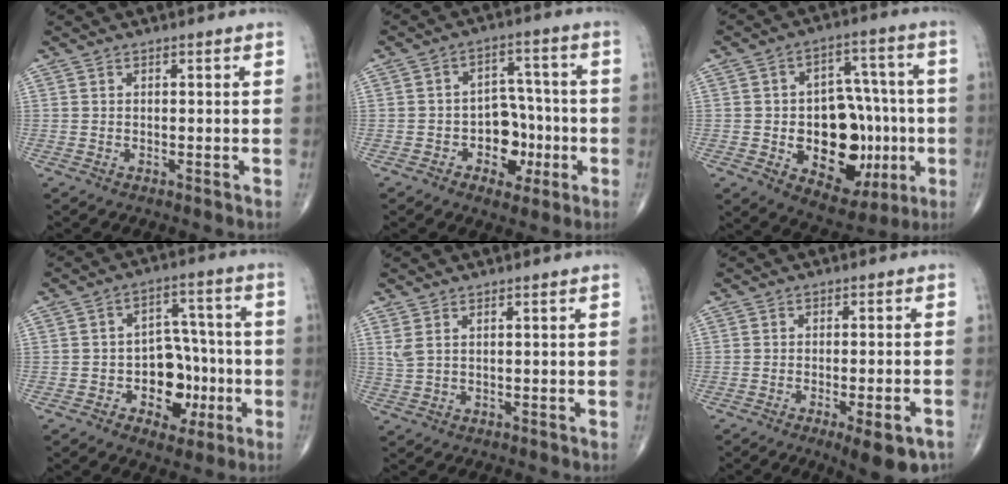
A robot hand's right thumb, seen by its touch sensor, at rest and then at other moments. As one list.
[{"total": 9.0, "force": [-2.7, 6.6, 5.5], "torque": [-0.026, 0.039, -0.039]}, {"total": 20.1, "force": [-4.0, 13.0, 14.7], "torque": [-0.151, 0.034, -0.035]}, {"total": 12.5, "force": [-3.3, 8.7, 8.3], "torque": [-0.062, 0.040, -0.043]}, {"total": 2.1, "force": [0.9, 0.9, 1.7], "torque": [-0.041, 0.007, 0.027]}, {"total": 6.2, "force": [-4.1, 1.3, 4.5], "torque": [-0.049, 0.013, -0.050]}]